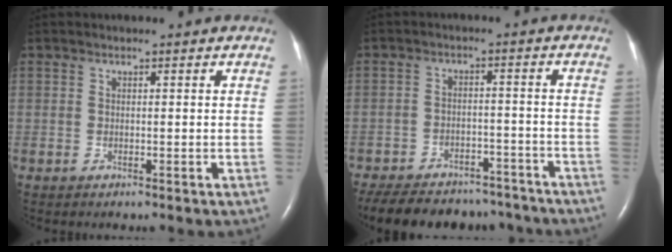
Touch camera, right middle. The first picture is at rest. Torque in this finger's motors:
{"motor_torque": [1.07, -1.07, 0.16, 0.08]}